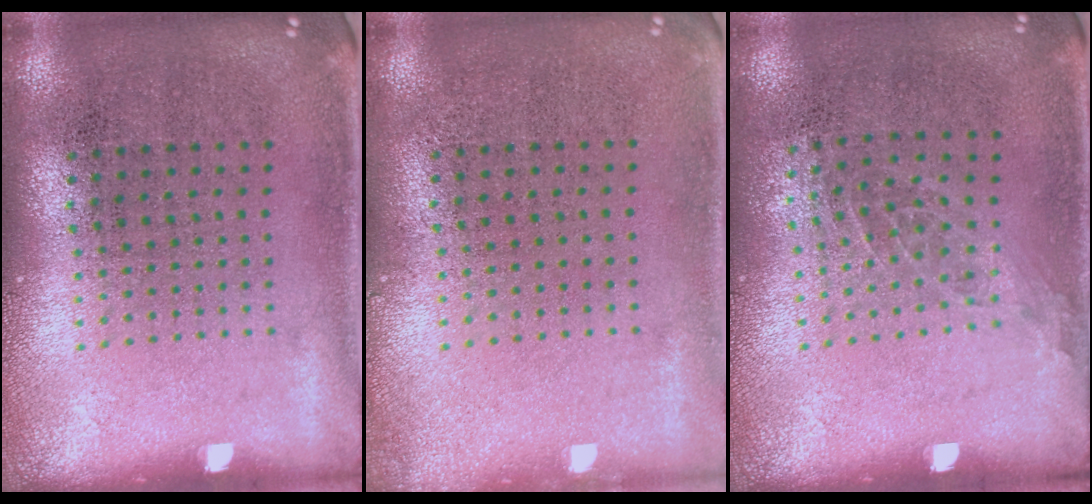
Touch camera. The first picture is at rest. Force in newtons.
{"total": 0.6, "press": 0.6, "slide": 0.2}
{"total": 0.9, "press": 0.7, "slide": 0.6}